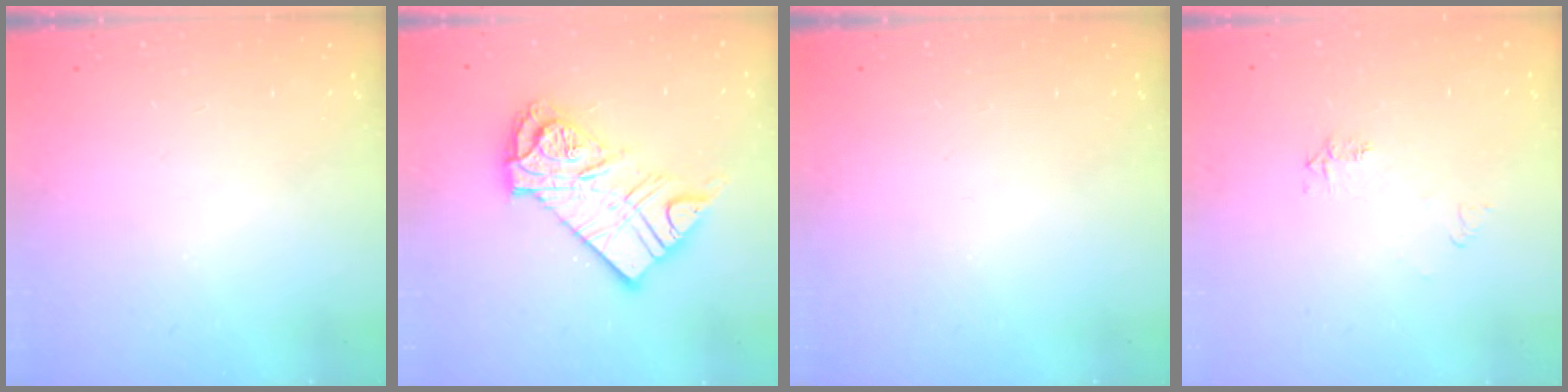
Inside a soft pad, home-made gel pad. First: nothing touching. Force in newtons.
{"total": 16.4, "press": 16.4, "slide": 1.4}
{"total": 0.0}
{"total": 5.6, "press": 5.5, "slide": 0.6}